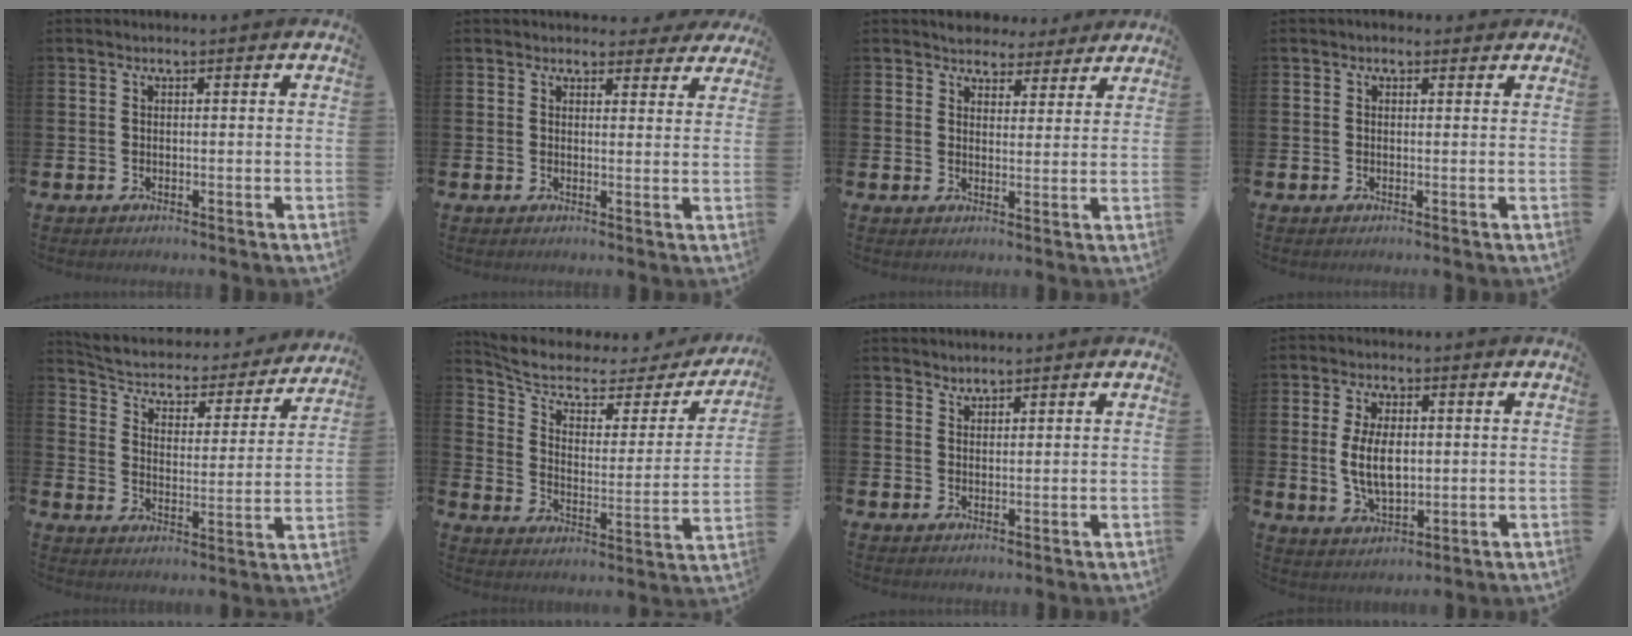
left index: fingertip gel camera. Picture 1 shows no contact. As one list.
[{"total": 3.0, "force": [2.7, 1.3, 0.3], "torque": [0.008, -0.016, 0.044]}, {"total": 4.4, "force": [3.9, 1.9, -0.1], "torque": [-0.004, -0.025, 0.069]}, {"total": 0.9, "force": [0.7, 0.7, 0.1], "torque": [0.010, 0.006, 0.009]}, {"total": 5.0, "force": [4.5, 1.8, 1.2], "torque": [-0.049, -0.038, 0.069]}, {"total": 7.0, "force": [5.3, 3.2, 3.1], "torque": [-0.086, -0.037, 0.083]}, {"total": 2.4, "force": [2.4, 0.3, -0.5], "torque": [0.011, -0.013, 0.044]}, {"total": 6.7, "force": [0.6, 3.6, 5.7], "torque": [-0.092, 0.000, 0.005]}]